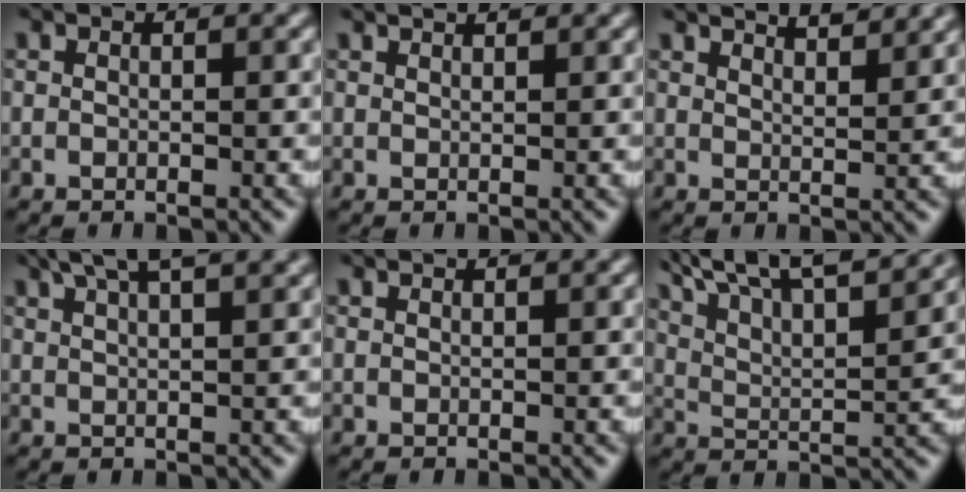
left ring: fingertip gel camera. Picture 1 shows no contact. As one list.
[{"total": 2.3, "force": [1.9, 0.7, 1.1], "torque": [-0.005, 0.027, 0.004]}, {"total": 6.1, "force": [5.2, 1.5, 2.8], "torque": [-0.027, 0.028, 0.044]}, {"total": 6.2, "force": [4.4, 1.7, 4.0], "torque": [-0.061, 0.035, 0.049]}, {"total": 1.3, "force": [1.0, 0.5, 0.6], "torque": [0.001, 0.015, -0.005]}, {"total": 12.7, "force": [9.3, 3.9, 7.8], "torque": [-0.146, 0.034, 0.127]}]